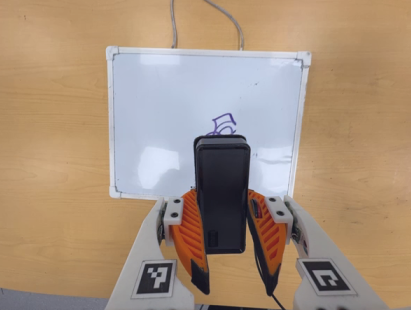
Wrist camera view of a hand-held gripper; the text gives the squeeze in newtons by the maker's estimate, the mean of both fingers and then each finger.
{"total": 8.6, "left": 7.2, "right": 10.0}